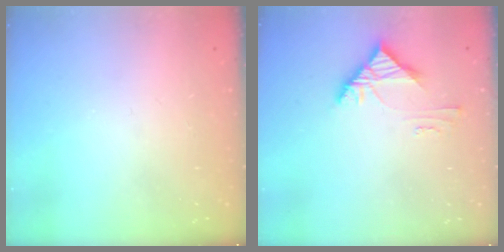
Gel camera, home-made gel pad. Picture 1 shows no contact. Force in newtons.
{"total": 4.3, "press": 4.3, "slide": 0.5}